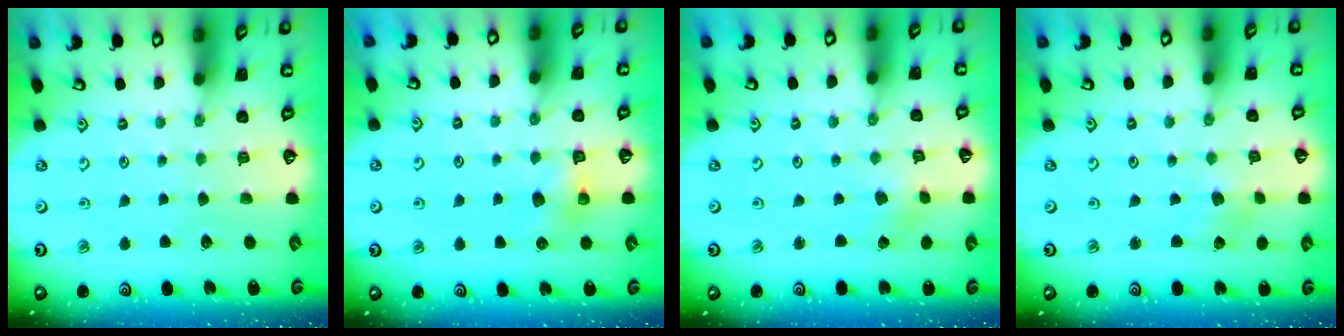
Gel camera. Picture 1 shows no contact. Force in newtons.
{"total": 6.5, "press": 6.5, "slide": 0.4}
{"total": 1.2, "press": 1.2, "slide": 0.2}
{"total": 3.8, "press": 3.8, "slide": 0.6}